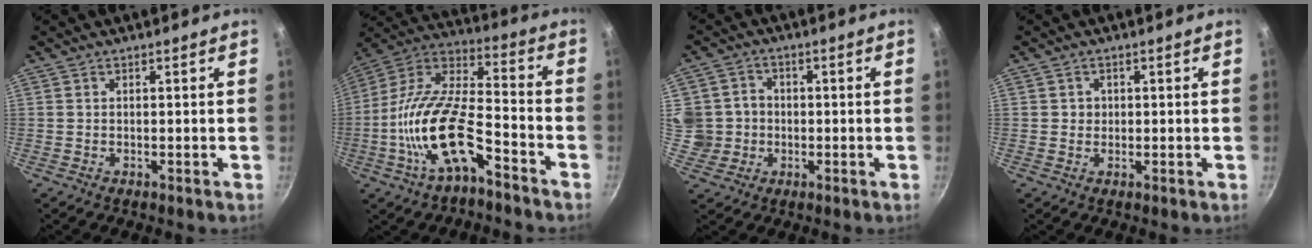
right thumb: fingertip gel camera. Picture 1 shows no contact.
{"total": 18.7, "force": [-8.1, 7.7, 14.9], "torque": [-0.275, 0.057, -0.169]}
{"total": 8.1, "force": [-0.2, 7.7, 2.4], "torque": [-0.018, 0.008, -0.005]}
{"total": 1.6, "force": [0.2, 1.5, 0.4], "torque": [0.004, 0.003, 0.002]}